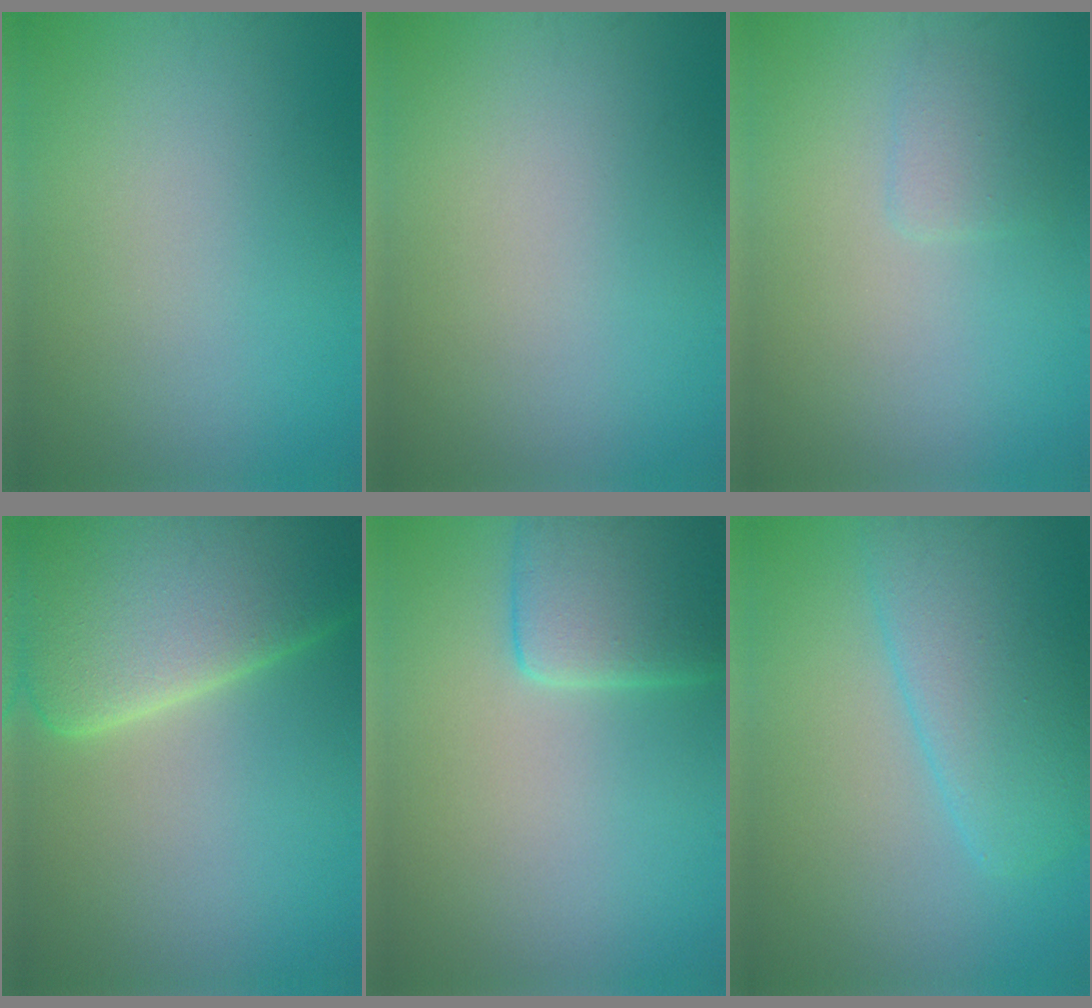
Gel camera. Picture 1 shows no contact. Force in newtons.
{"total": 0.0}
{"total": 1.4, "press": 1.4, "slide": 0.1}
{"total": 12.2, "press": 12.1, "slide": 0.8}
{"total": 5.5, "press": 5.5, "slide": 0.5}
{"total": 6.4, "press": 6.4, "slide": 0.3}